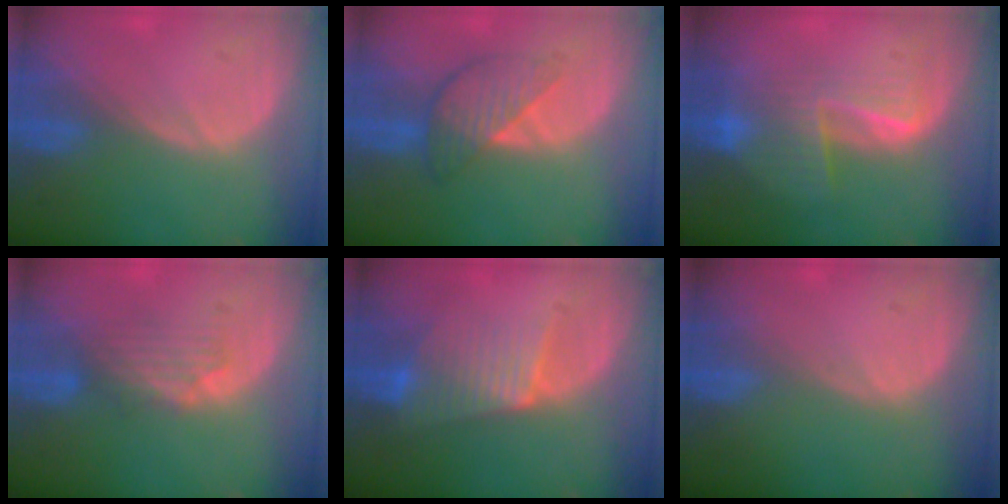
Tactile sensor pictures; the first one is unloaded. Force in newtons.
{"total": 5.5, "press": 5.4, "slide": 0.4}
{"total": 6.8, "press": 6.4, "slide": 2.3}
{"total": 4.2, "press": 3.7, "slide": 2.0}
{"total": 6.7, "press": 6.2, "slide": 2.4}
{"total": 0.0}